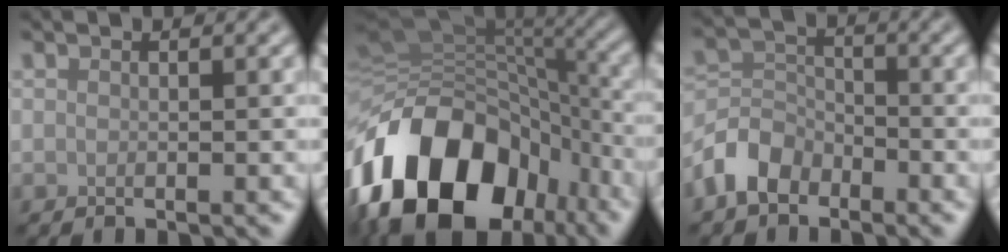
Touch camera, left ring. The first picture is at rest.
{"total": 17.3, "force": [-8.9, 11.3, 9.6], "torque": [-0.204, -0.018, -0.140]}
{"total": 4.0, "force": [-2.7, 2.6, 1.5], "torque": [-0.030, 0.005, -0.066]}